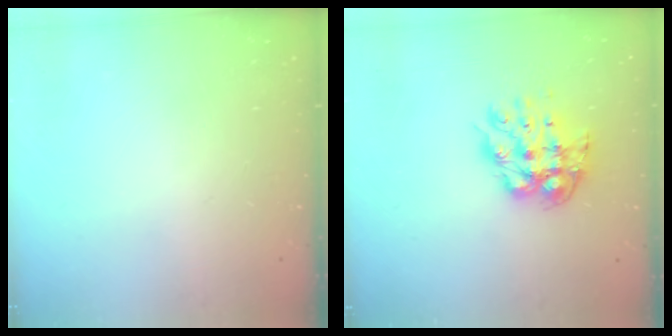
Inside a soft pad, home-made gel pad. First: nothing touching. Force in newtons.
{"total": 12.3, "press": 12.3, "slide": 1.2}